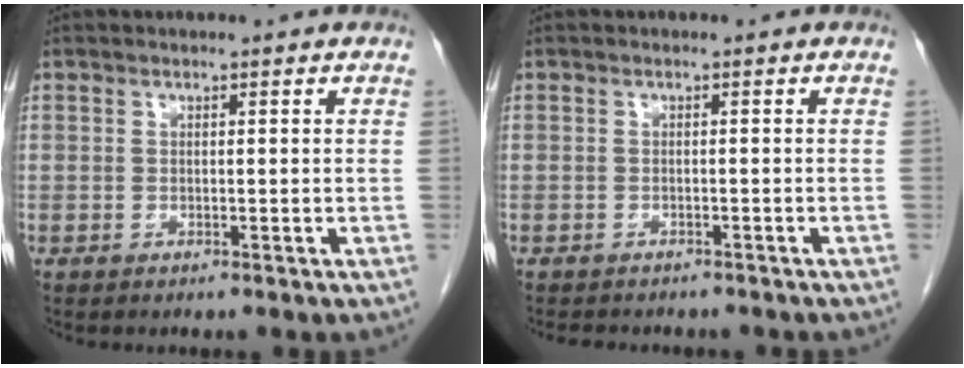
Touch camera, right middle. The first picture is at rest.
{"total": 5.8, "force": [-5.1, 2.1, 2.0], "torque": [-0.031, -0.004, -0.061]}